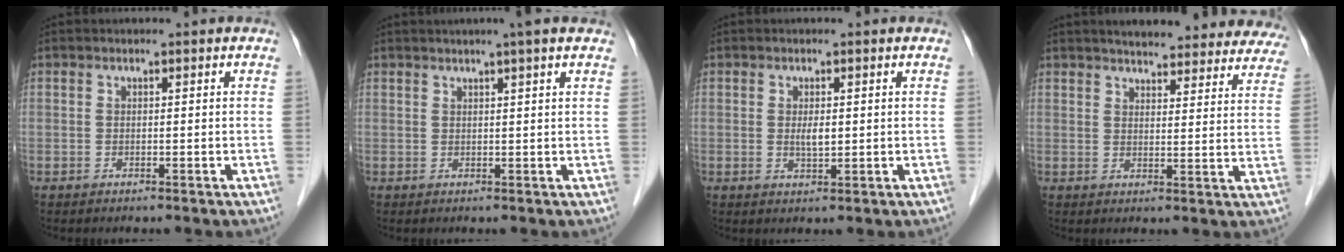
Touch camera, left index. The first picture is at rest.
{"total": 3.8, "force": [2.8, -0.5, 2.5], "torque": [-0.036, 0.015, 0.040]}
{"total": 2.1, "force": [0.2, 0.6, 2.0], "torque": [-0.038, -0.003, 0.007]}
{"total": 22.5, "force": [20.3, 5.1, 8.3], "torque": [-0.099, -0.019, 0.229]}